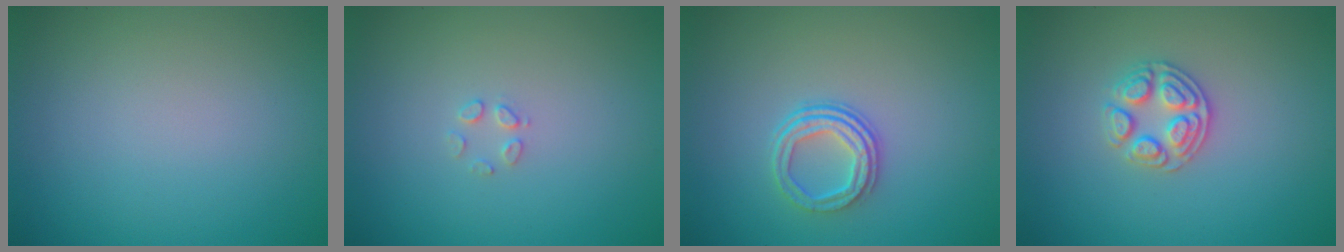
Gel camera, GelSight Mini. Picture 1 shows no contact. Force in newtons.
{"total": 1.0, "press": 1.0, "slide": 0.1}
{"total": 3.1, "press": 2.4, "slide": 1.9}
{"total": 2.7, "press": 2.6, "slide": 0.8}